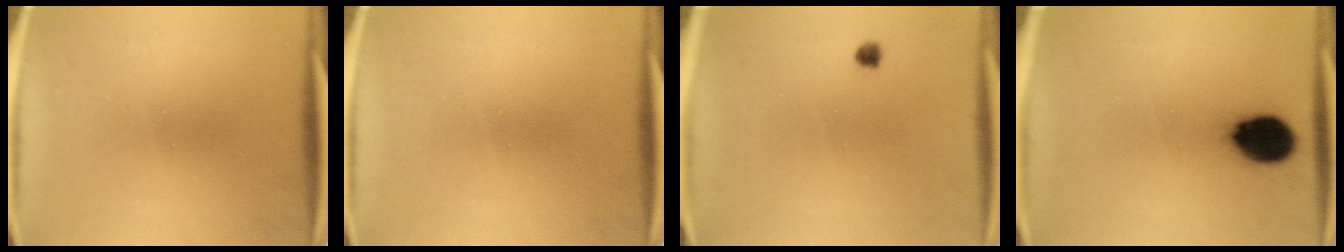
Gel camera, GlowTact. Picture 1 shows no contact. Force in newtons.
{"total": 0.0}
{"total": 1.2}
{"total": 11.9}